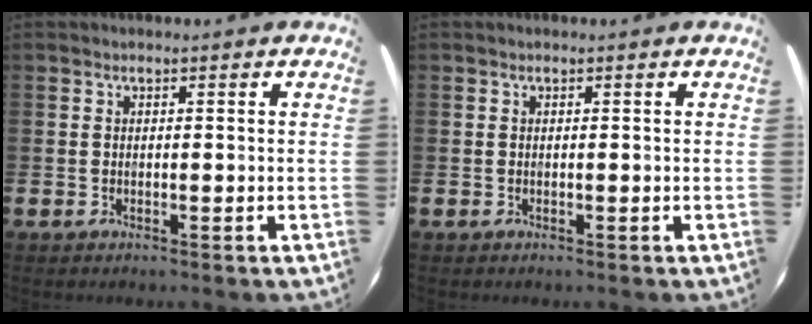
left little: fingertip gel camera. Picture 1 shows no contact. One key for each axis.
{"total": 0.0}